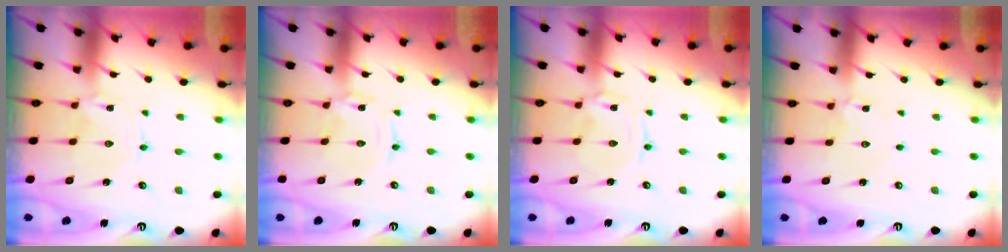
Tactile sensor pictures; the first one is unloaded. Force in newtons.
{"total": 0.0}
{"total": 0.7, "press": 0.6, "slide": 0.2}
{"total": 2.6, "press": 2.6, "slide": 0.3}